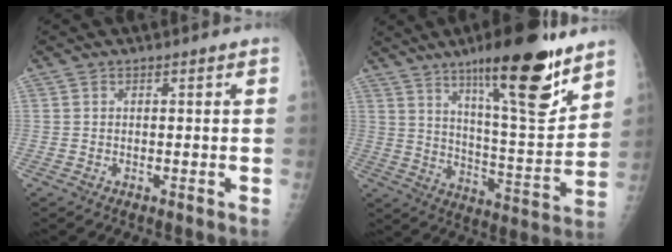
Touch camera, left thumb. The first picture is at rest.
{"total": 20.9, "force": [13.4, 4.6, 15.4], "torque": [-0.202, -0.076, 0.214]}